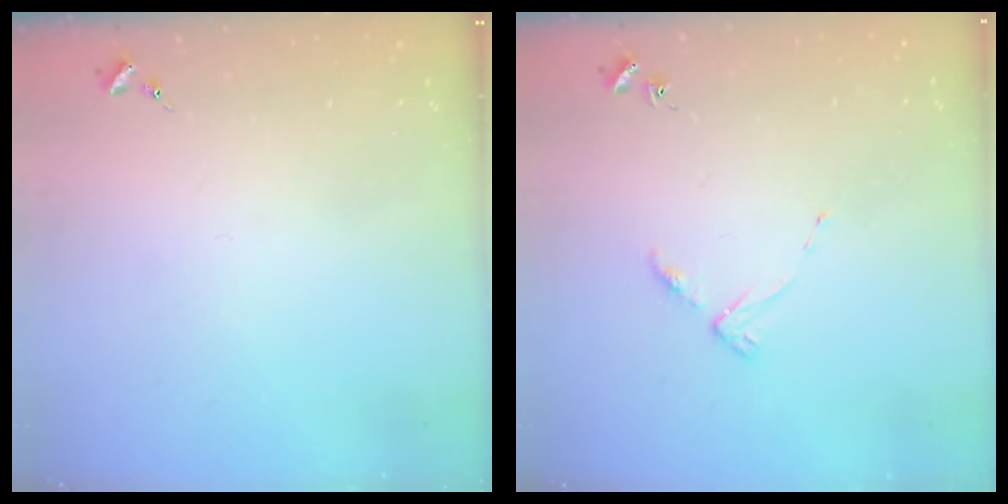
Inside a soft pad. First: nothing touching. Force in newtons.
{"total": 3.8, "press": 3.8, "slide": 0.5}